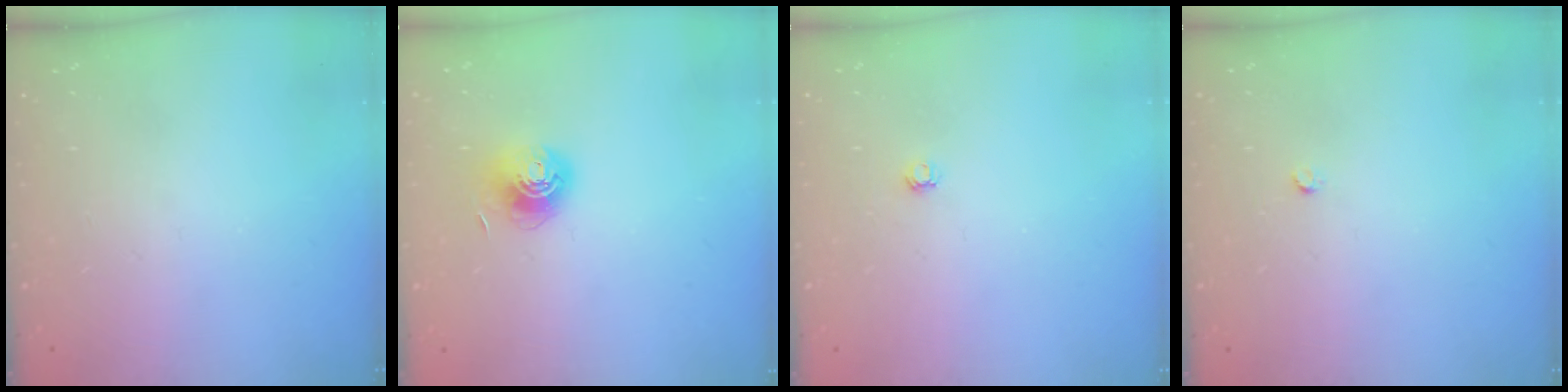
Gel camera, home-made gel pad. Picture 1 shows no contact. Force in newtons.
{"total": 7.0, "press": 7.0, "slide": 0.5}
{"total": 3.0, "press": 3.0, "slide": 0.4}
{"total": 2.2, "press": 2.2, "slide": 0.3}